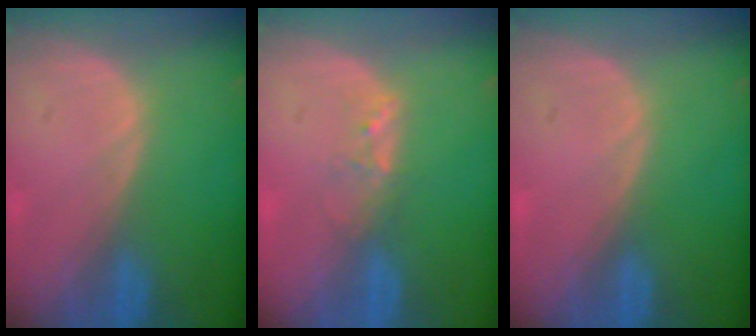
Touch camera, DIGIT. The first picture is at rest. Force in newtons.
{"total": 2.0, "press": 1.9, "slide": 0.4}
{"total": 0.0}